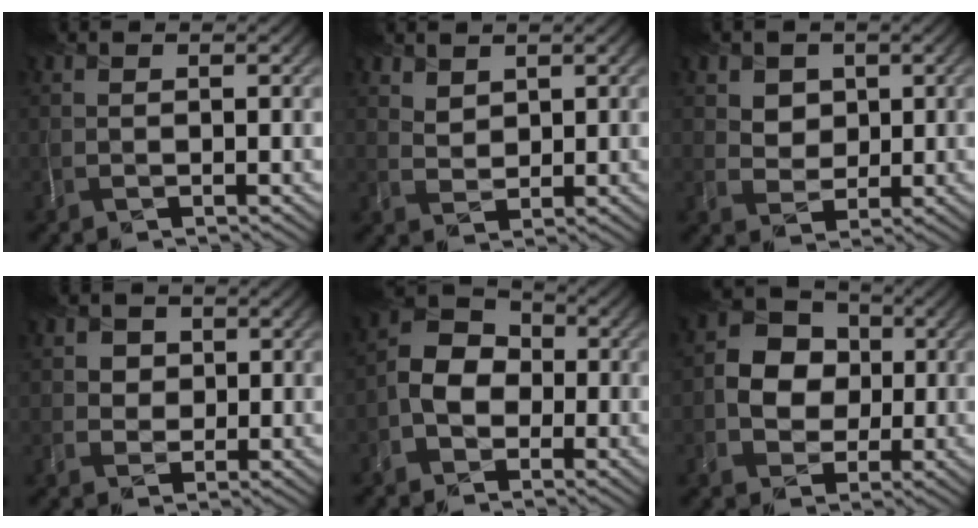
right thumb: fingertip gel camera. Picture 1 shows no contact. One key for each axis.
{"total": 2.7, "fx": 2.3, "fy": 1.5, "fz": 0.4, "tx": -0.012, "ty": -0.006, "tz": 0.057}
{"total": 3.7, "fx": 1.9, "fy": 3.1, "fz": 0.7, "tx": -0.032, "ty": -0.020, "tz": 0.044}
{"total": 2.6, "fx": 0.7, "fy": 2.5, "fz": 0.0, "tx": 0.000, "ty": -0.011, "tz": 0.016}
{"total": 5.2, "fx": -1.8, "fy": 4.2, "fz": 2.5, "tx": -0.049, "ty": 0.001, "tz": -0.041}
{"total": 5.8, "fx": 0.0, "fy": 5.3, "fz": 2.5, "tx": -0.046, "ty": 0.004, "tz": -0.005}